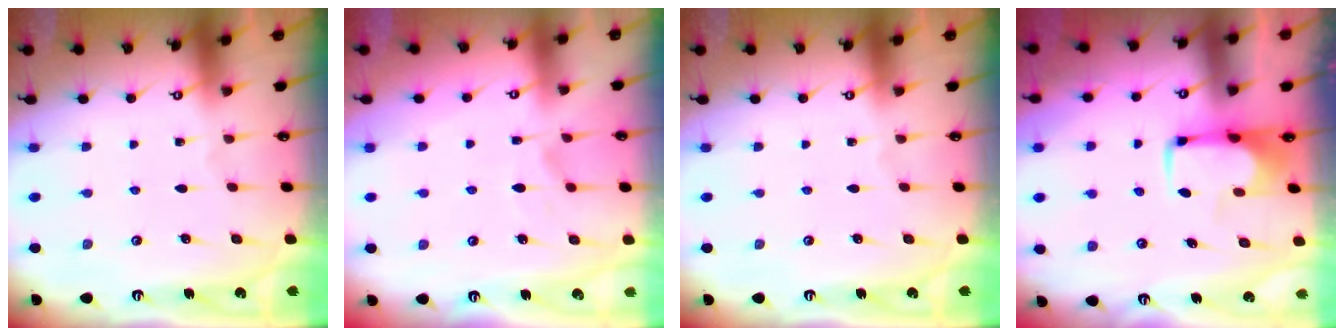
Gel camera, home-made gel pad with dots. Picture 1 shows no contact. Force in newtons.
{"total": 1.7, "press": 1.3, "slide": 1.1}
{"total": 0.0}
{"total": 1.9, "press": 1.8, "slide": 0.4}